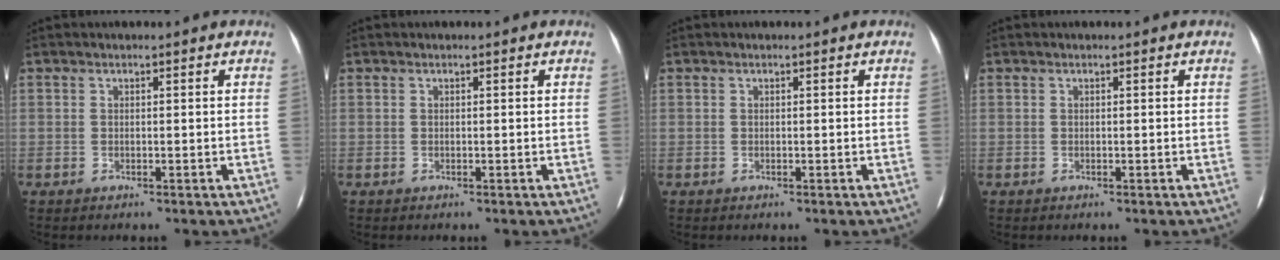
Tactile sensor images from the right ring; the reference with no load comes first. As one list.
[{"total": 0.0}, {"total": 0.0}, {"total": 0.0}]